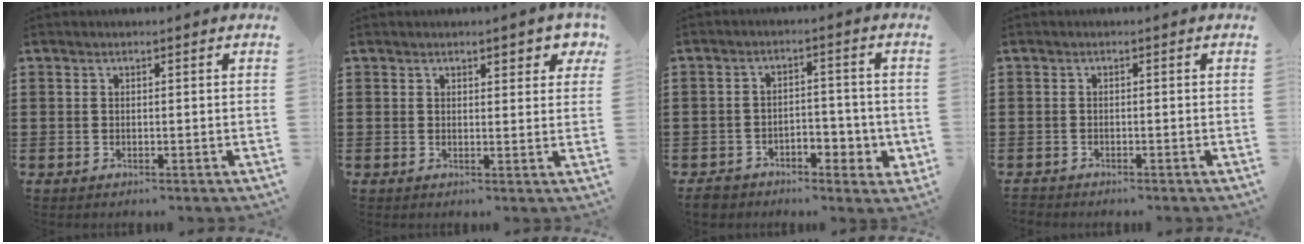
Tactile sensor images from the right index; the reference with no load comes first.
{"total": 2.6, "force": [1.9, 1.0, 1.4], "torque": [-0.016, 0.001, 0.031]}
{"total": 4.7, "force": [-2.5, 3.0, 2.5], "torque": [-0.044, 0.016, -0.047]}
{"total": 0.8, "force": [-0.7, 0.3, -0.2], "torque": [0.003, 0.006, -0.018]}